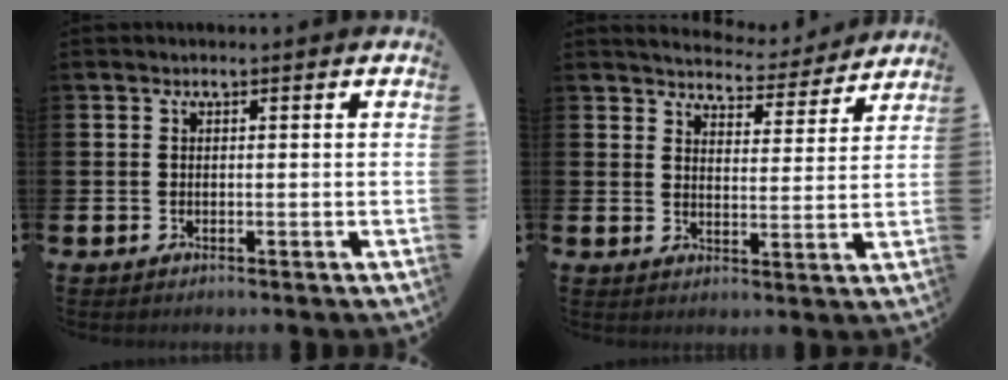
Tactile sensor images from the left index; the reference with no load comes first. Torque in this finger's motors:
{"motor_torque": [0.93, -1.21, 0.08, 0.03]}